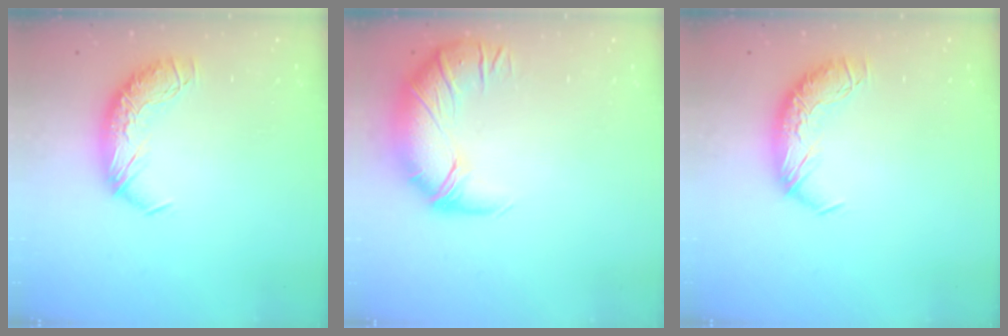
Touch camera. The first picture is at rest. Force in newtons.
{"total": 2.7, "press": 1.1, "slide": 2.5}
{"total": 0.0}